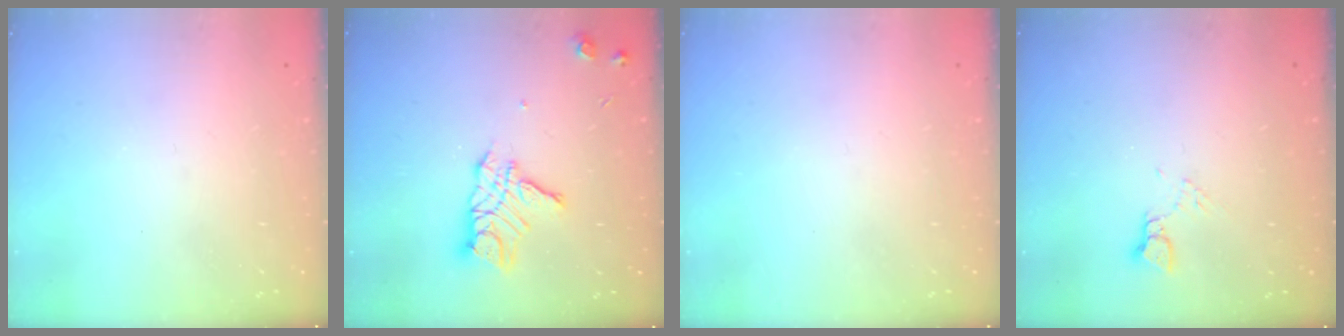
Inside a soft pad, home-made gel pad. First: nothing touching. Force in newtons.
{"total": 10.6, "press": 10.6, "slide": 0.8}
{"total": 0.0}
{"total": 2.5, "press": 2.5, "slide": 0.3}